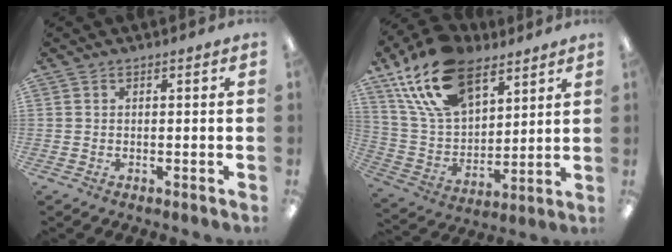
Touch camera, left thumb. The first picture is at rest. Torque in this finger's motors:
{"motor_torque": [1.27, 1.27, 1.48, -1.28, 0.52]}